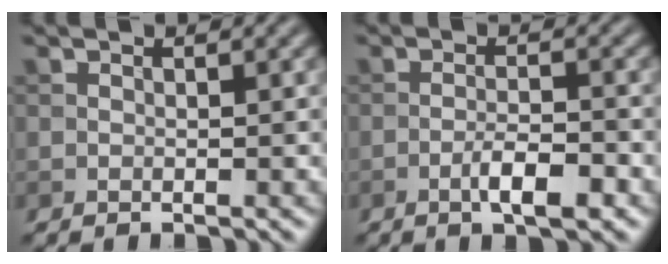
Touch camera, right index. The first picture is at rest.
{"total": 3.6, "force": [-1.7, 0.9, 3.0], "torque": [-0.057, 0.004, -0.032]}